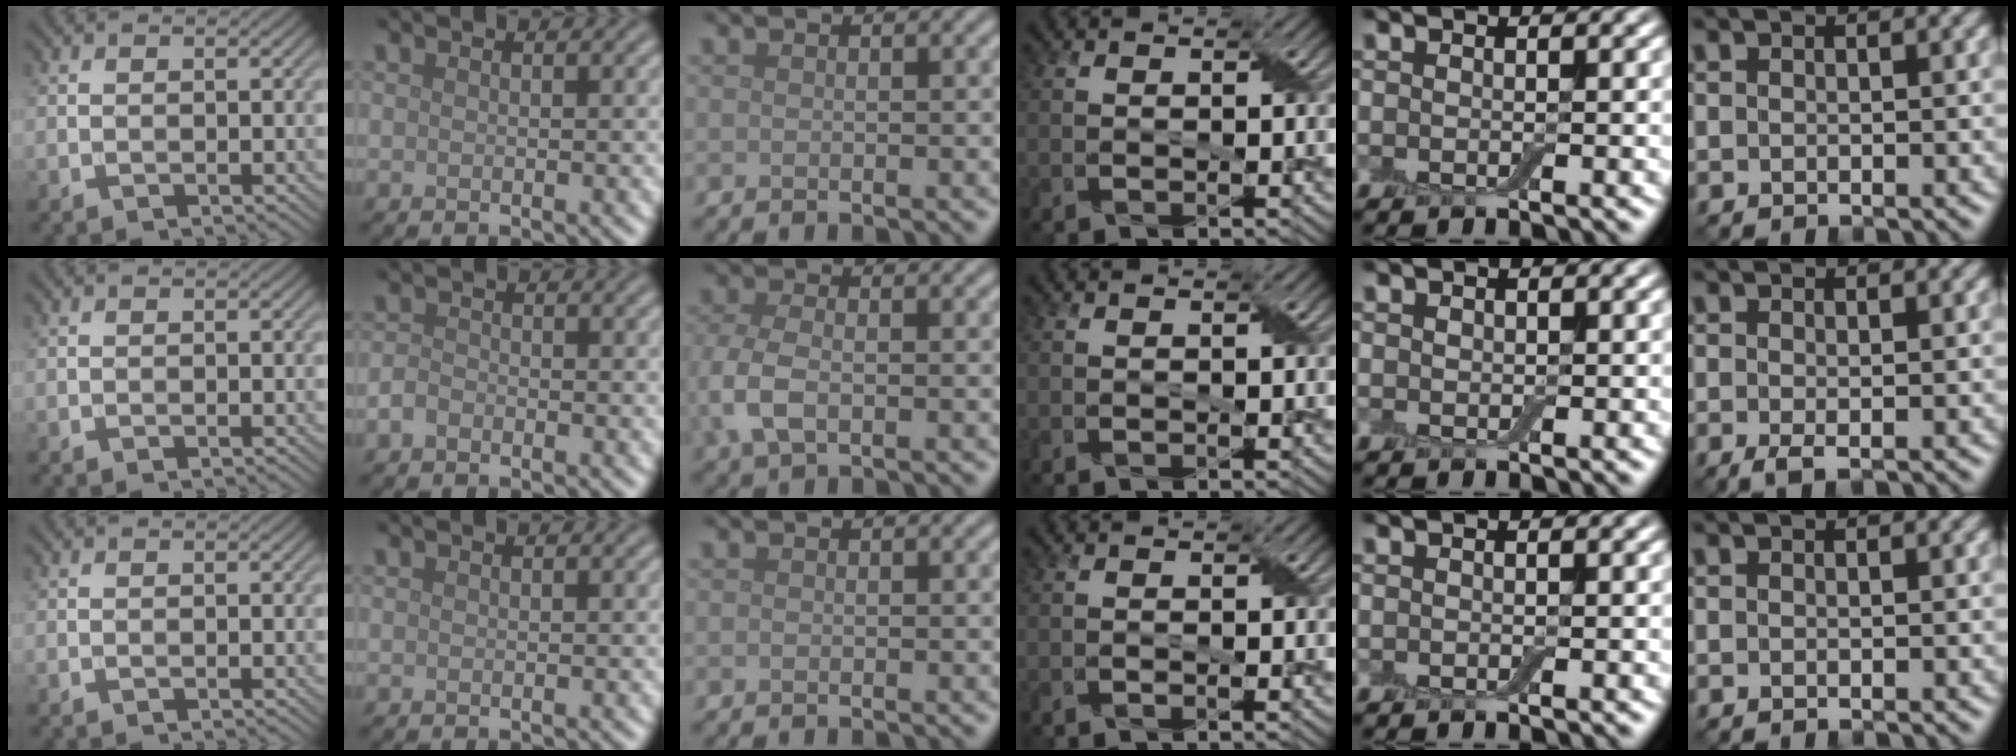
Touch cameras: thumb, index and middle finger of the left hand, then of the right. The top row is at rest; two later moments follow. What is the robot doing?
{"motion": "fold", "object": "cloth"}